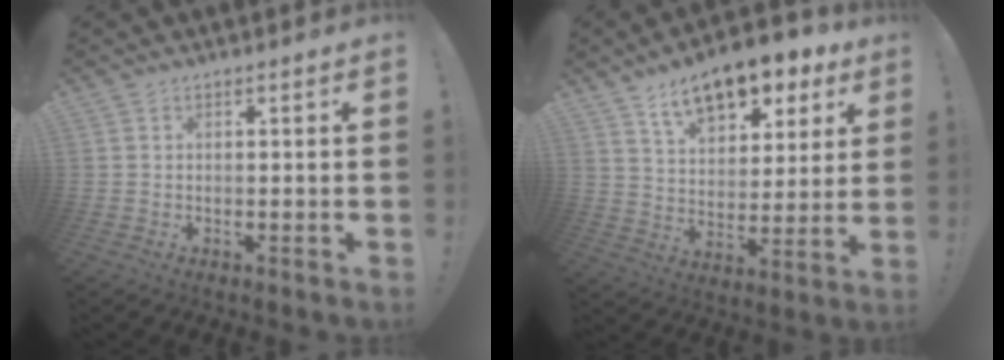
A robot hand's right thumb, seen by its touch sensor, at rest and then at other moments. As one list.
[{"total": 14.6, "force": [10.1, 7.2, 7.7], "torque": [-0.116, -0.068, 0.179]}]